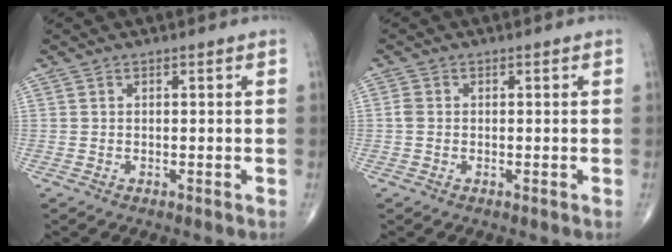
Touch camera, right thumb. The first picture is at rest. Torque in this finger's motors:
{"motor_torque": [-0.38, 0.33, 0.04, -0.04, 0.03]}